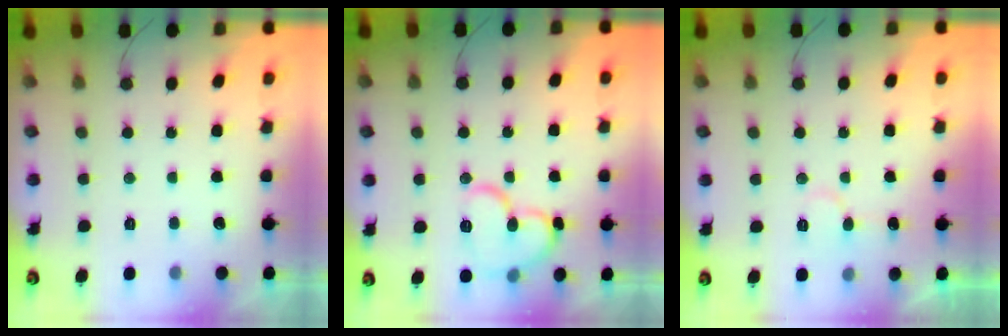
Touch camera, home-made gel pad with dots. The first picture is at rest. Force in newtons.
{"total": 12.6, "press": 12.5, "slide": 1.1}
{"total": 5.8, "press": 5.8, "slide": 0.5}